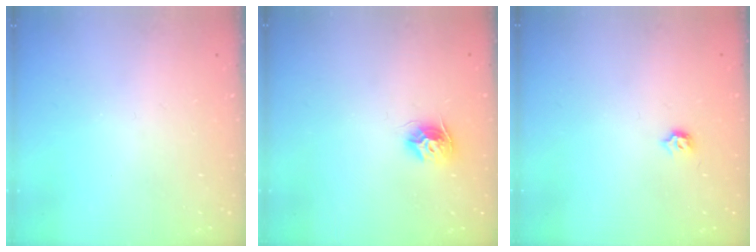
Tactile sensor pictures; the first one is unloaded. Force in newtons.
{"total": 8.8, "press": 8.8, "slide": 0.4}
{"total": 3.4, "press": 3.3, "slide": 0.5}